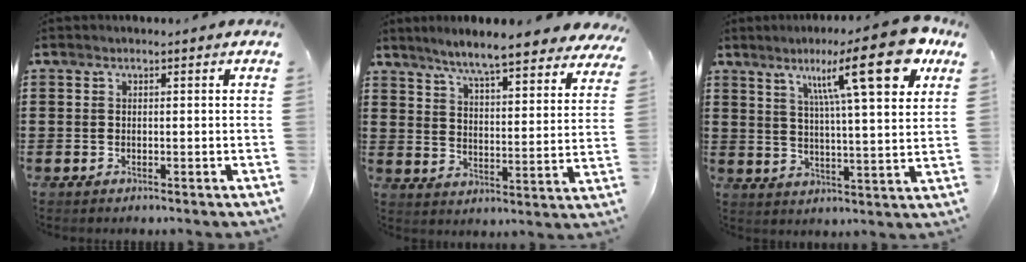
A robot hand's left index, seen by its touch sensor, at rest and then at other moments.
{"total": 6.8, "force": [6.2, -0.3, 2.7], "torque": [-0.081, -0.038, 0.103]}
{"total": 15.9, "force": [9.0, 2.7, 12.8], "torque": [-0.208, -0.027, 0.134]}